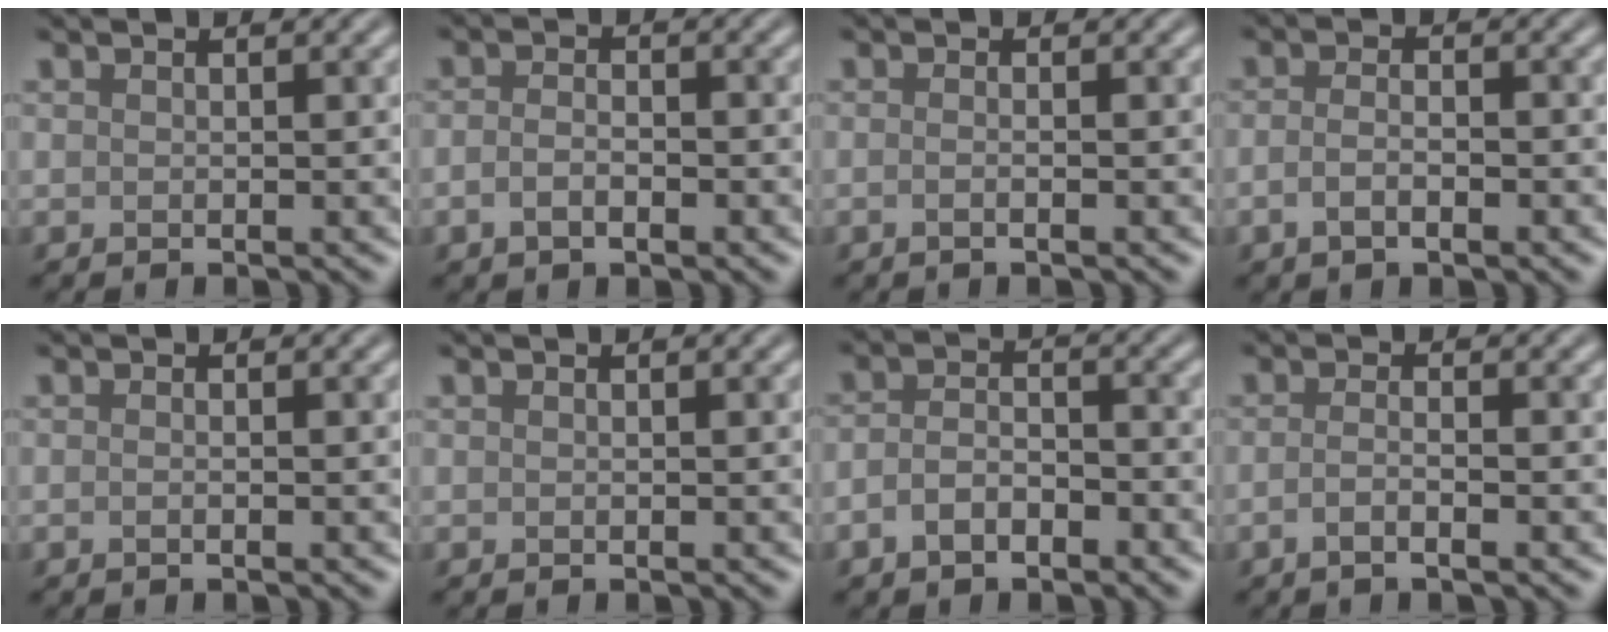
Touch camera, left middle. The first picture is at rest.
{"total": 2.1, "force": [-0.9, 1.2, 1.5], "torque": [-0.031, 0.000, -0.020]}
{"total": 1.5, "force": [-0.1, 0.8, 1.3], "torque": [-0.001, -0.009, -0.019]}
{"total": 2.3, "force": [-1.0, 1.0, 1.8], "torque": [-0.038, -0.001, -0.021]}
{"total": 0.8, "force": [-0.2, 0.4, 0.7], "torque": [-0.005, -0.007, -0.009]}
{"total": 0.0}
{"total": 3.1, "force": [-1.6, 1.7, 2.1], "torque": [-0.043, 0.002, -0.034]}
{"total": 1.8, "force": [-0.8, 0.5, 1.5], "torque": [-0.024, -0.002, -0.021]}